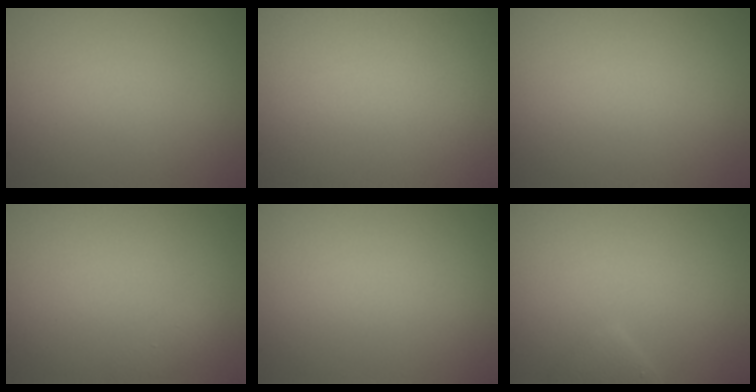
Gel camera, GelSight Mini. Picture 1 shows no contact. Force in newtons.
{"total": 0.0}
{"total": 0.0}
{"total": 0.9, "press": 0.9, "slide": 0.0}
{"total": 0.0}
{"total": 1.3, "press": 1.3, "slide": 0.1}